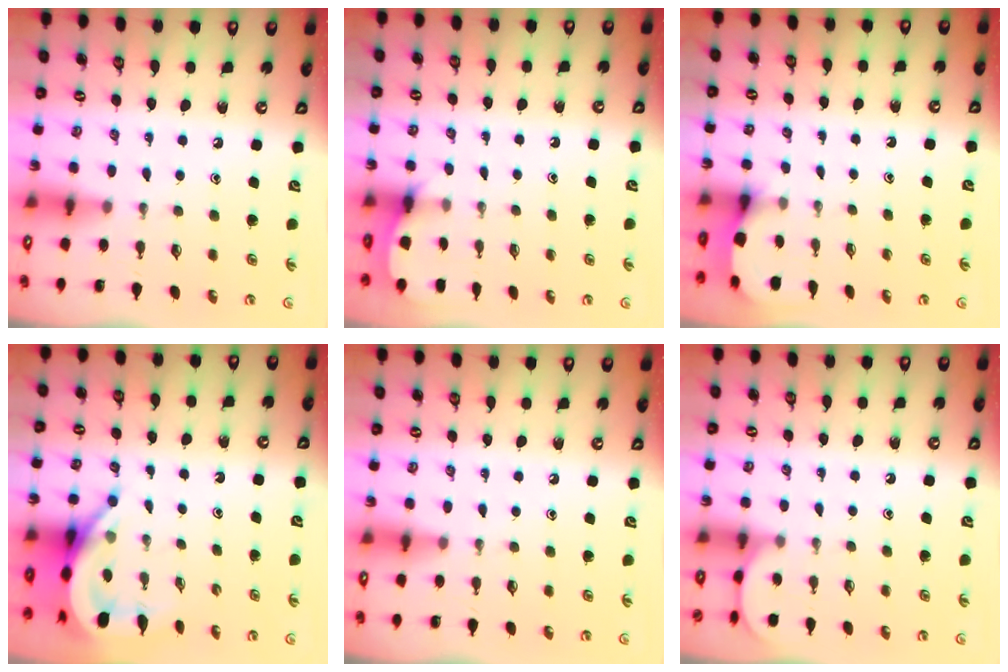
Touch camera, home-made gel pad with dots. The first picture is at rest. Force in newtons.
{"total": 3.6, "press": 3.6, "slide": 0.3}
{"total": 3.0, "press": 3.0, "slide": 0.4}
{"total": 7.7, "press": 7.7, "slide": 0.7}
{"total": 0.0}
{"total": 0.9, "press": 0.9, "slide": 0.2}